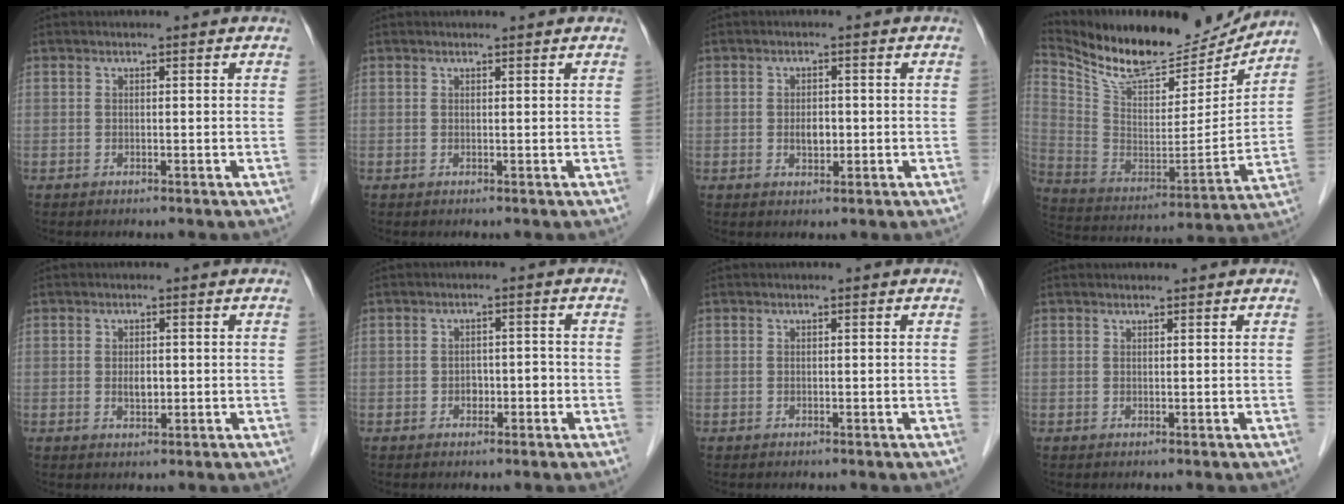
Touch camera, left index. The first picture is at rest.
{"total": 0.9, "force": [0.9, 0.0, 0.1], "torque": [-0.007, 0.005, 0.015]}
{"total": 2.3, "force": [-0.3, 1.4, 1.8], "torque": [-0.031, 0.000, -0.002]}
{"total": 20.6, "force": [18.6, 5.6, 6.9], "torque": [-0.134, -0.021, 0.305]}
{"total": 1.8, "force": [-0.1, 1.0, 1.5], "torque": [-0.026, -0.002, 0.001]}
{"total": 2.1, "force": [-0.8, 1.5, 1.3], "torque": [-0.016, 0.011, -0.010]}
{"total": 0.0}
{"total": 0.7, "force": [0.7, 0.0, 0.1], "torque": [-0.008, 0.006, 0.013]}